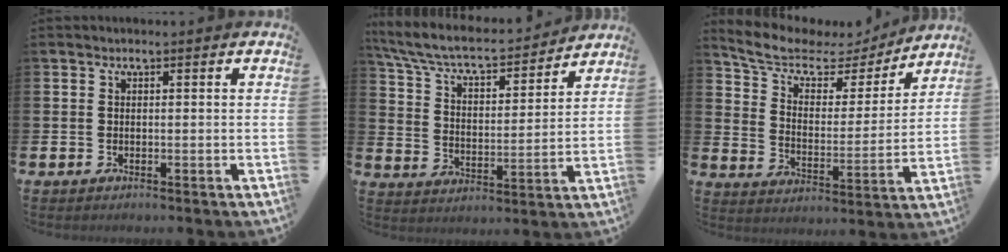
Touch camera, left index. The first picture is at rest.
{"total": 7.4, "force": [6.7, 1.9, 2.7], "torque": [-0.087, -0.049, 0.112]}
{"total": 7.6, "force": [6.4, 3.2, 2.5], "torque": [-0.083, -0.043, 0.107]}